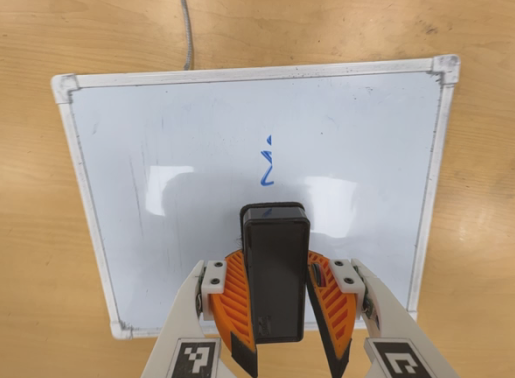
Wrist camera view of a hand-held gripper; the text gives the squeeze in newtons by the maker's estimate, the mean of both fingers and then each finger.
{"total": 9.7, "left": 9.5, "right": 9.8}